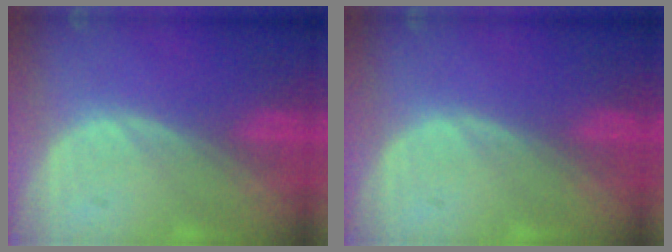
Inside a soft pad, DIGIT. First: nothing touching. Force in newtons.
{"total": 0.0}